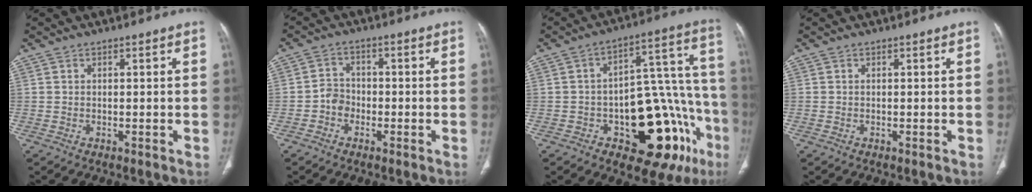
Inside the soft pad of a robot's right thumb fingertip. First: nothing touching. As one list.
[{"total": 3.7, "force": [-1.5, 3.2, 1.3], "torque": [-0.005, 0.018, -0.036]}, {"total": 23.5, "force": [-10.0, 11.0, 18.2], "torque": [-0.167, 0.084, -0.122]}, {"total": 0.0}]